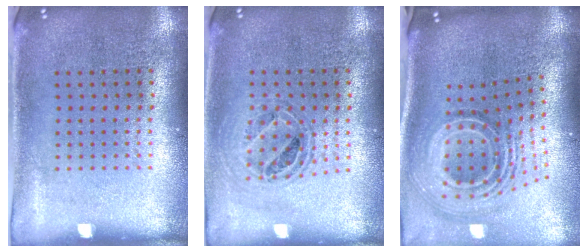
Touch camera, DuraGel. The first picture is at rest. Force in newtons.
{"total": 0.7, "press": 0.7, "slide": 0.1}
{"total": 2.6, "press": 1.7, "slide": 2.0}